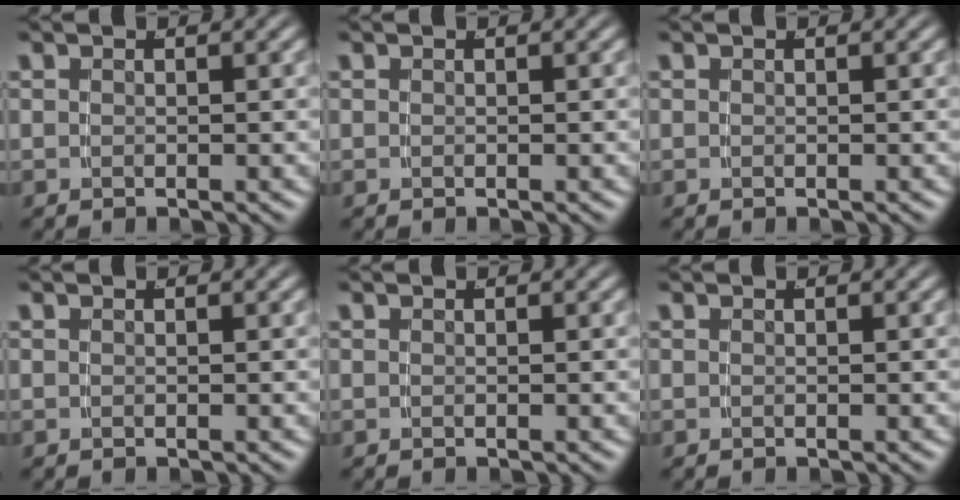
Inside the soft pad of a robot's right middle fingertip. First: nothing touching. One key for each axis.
{"total": 0.0}
{"total": 0.0}
{"total": 0.0}
{"total": 0.0}
{"total": 0.0}